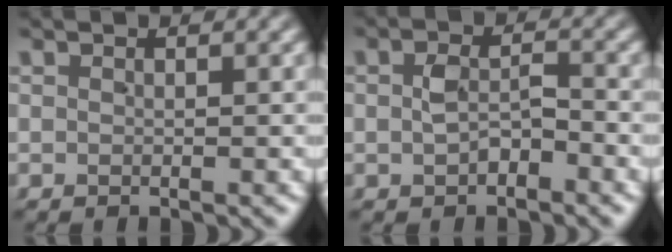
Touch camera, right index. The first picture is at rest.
{"total": 2.4, "force": [-1.0, 1.7, 1.4], "torque": [-0.024, -0.009, -0.011]}